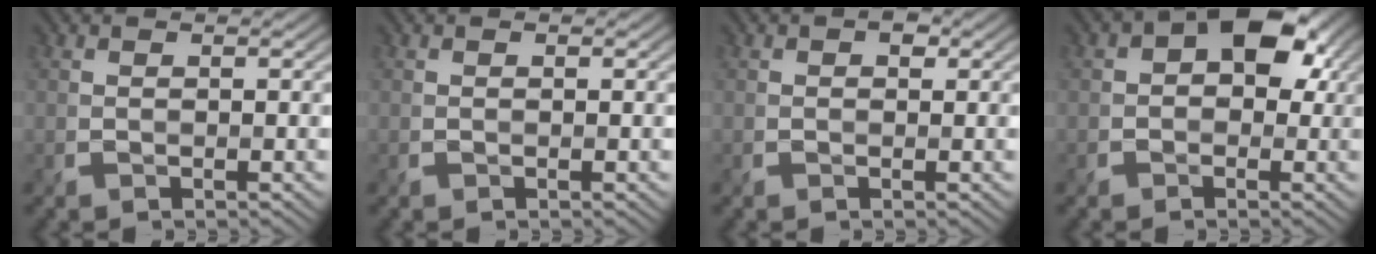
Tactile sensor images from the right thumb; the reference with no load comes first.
{"total": 0.0}
{"total": 1.5, "force": [0.5, 1.1, 0.8], "torque": [-0.010, -0.002, 0.005]}
{"total": 7.1, "force": [1.5, 5.0, 4.8], "torque": [-0.057, 0.005, 0.011]}